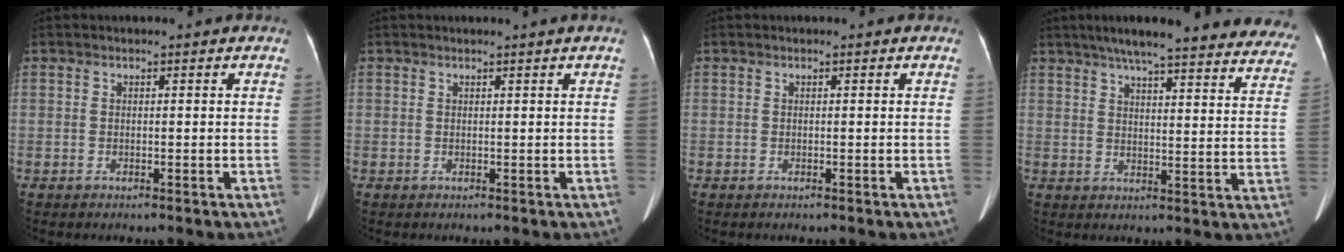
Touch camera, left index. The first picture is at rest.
{"total": 0.8, "force": [0.7, -0.2, 0.3], "torque": [-0.010, 0.000, 0.016]}
{"total": 0.0}
{"total": 28.7, "force": [24.9, 3.9, 13.7], "torque": [-0.182, -0.032, 0.292]}